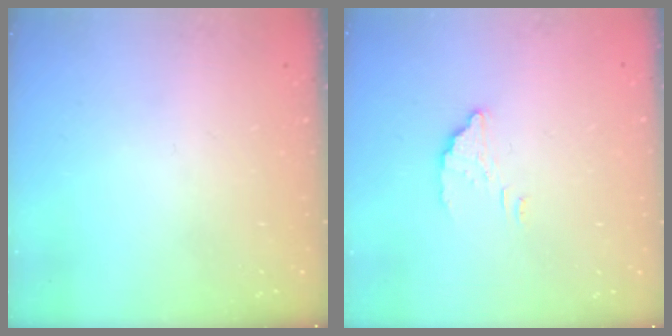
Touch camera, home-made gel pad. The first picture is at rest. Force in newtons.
{"total": 2.9, "press": 2.9, "slide": 0.3}